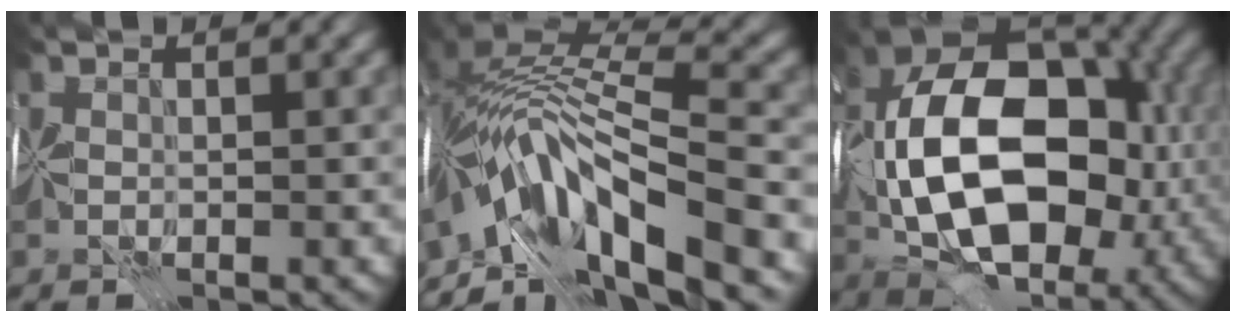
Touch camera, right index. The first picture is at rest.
{"total": 12.8, "force": [-5.5, 4.7, 10.6], "torque": [-0.191, 0.024, -0.086]}
{"total": 16.4, "force": [-0.9, 10.2, 12.8], "torque": [-0.216, 0.016, -0.017]}